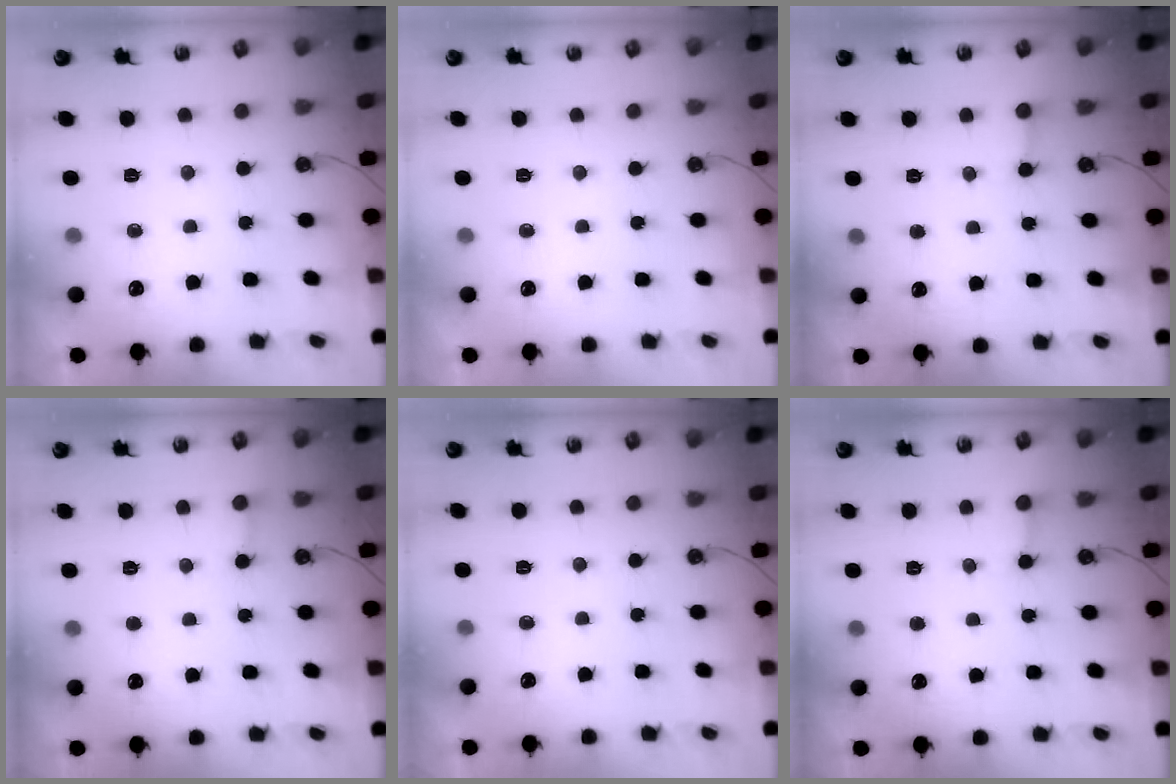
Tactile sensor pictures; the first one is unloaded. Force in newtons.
{"total": 0.0}
{"total": 2.4, "press": 2.4, "slide": 0.1}
{"total": 1.9, "press": 1.9, "slide": 0.2}
{"total": 0.0}
{"total": 2.4, "press": 2.4, "slide": 0.1}